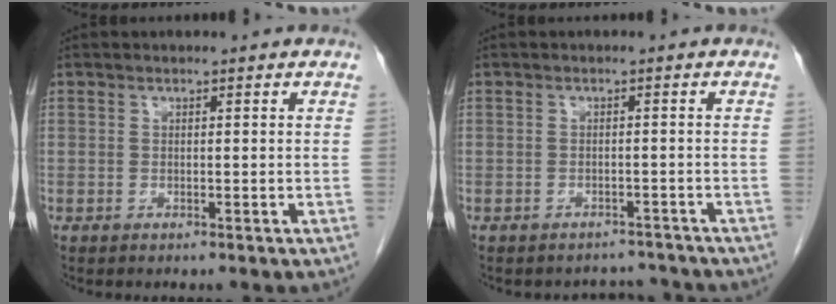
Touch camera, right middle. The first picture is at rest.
{"total": 3.6, "force": [-3.3, 1.1, -0.7], "torque": [0.013, 0.008, -0.043]}